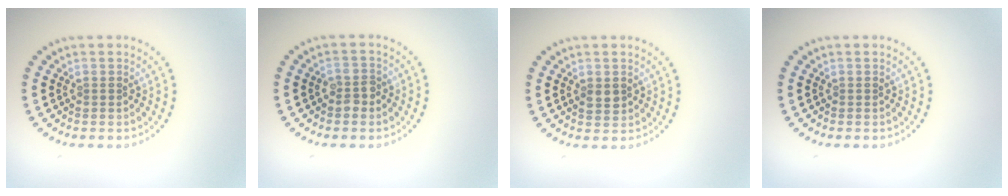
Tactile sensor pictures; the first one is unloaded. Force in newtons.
{"total": 1.7, "press": 1.7, "slide": 0.4}
{"total": 1.5, "press": 1.5, "slide": 0.2}
{"total": 0.0}